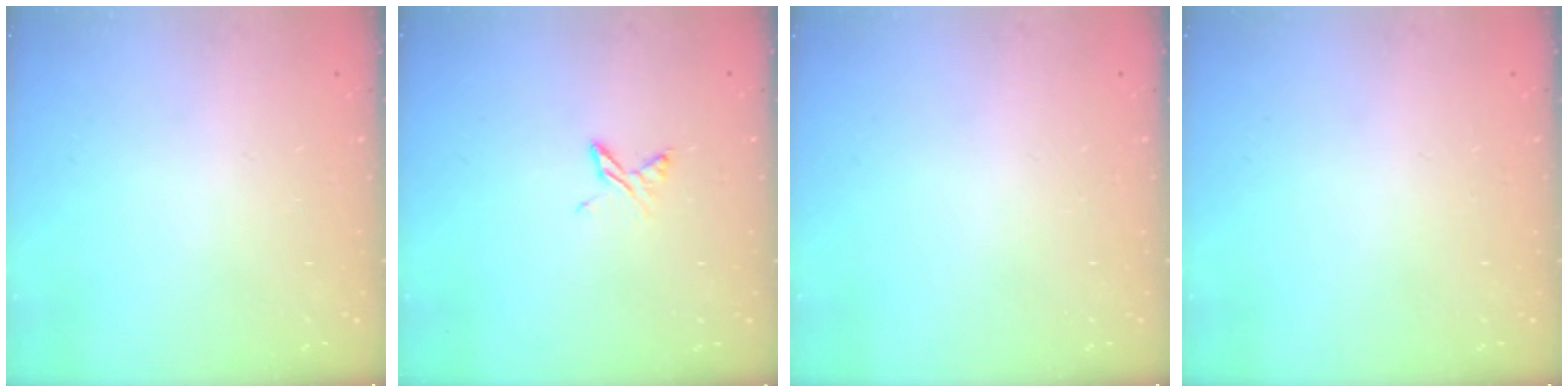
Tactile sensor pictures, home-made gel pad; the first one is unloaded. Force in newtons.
{"total": 5.1, "press": 5.1, "slide": 0.6}
{"total": 0.0}
{"total": 0.0}